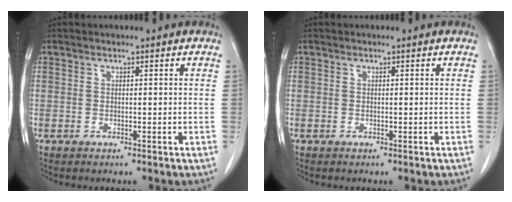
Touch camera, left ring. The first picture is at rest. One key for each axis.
{"total": 0.0}